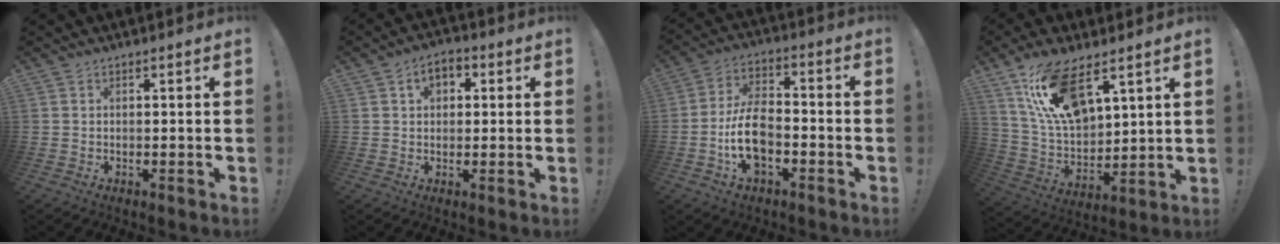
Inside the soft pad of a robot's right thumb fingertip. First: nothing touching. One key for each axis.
{"total": 5.3, "fx": 1.5, "fy": 3.9, "fz": 3.3, "tx": -0.044, "ty": 0.004, "tz": 0.024}
{"total": 12.6, "fx": -4.5, "fy": 7.8, "fz": 8.9, "tx": -0.180, "ty": 0.025, "tz": -0.081}
{"total": 17.3, "fx": 10.5, "fy": 7.7, "fz": 11.3, "tx": -0.222, "ty": -0.049, "tz": 0.193}